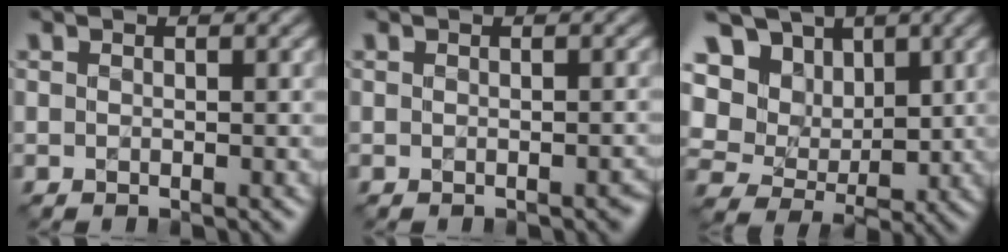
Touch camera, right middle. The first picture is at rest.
{"total": 0.8, "force": [-0.5, 0.5, 0.4], "torque": [-0.004, -0.003, -0.004]}
{"total": 11.6, "force": [3.9, 9.6, 5.2], "torque": [-0.125, 0.023, 0.058]}